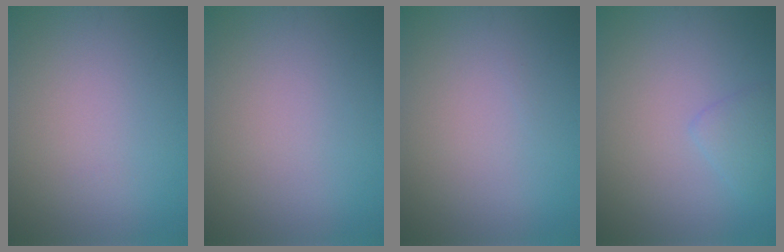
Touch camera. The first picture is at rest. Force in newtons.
{"total": 0.0}
{"total": 0.0}
{"total": 1.5, "press": 1.5, "slide": 0.1}